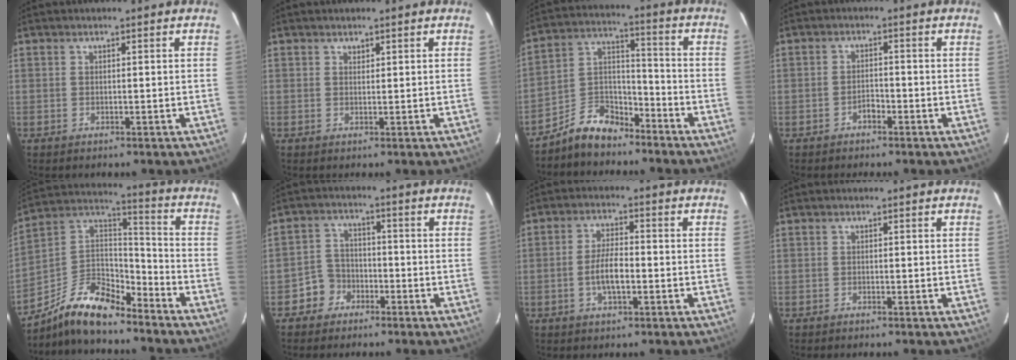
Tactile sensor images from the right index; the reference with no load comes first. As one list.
[{"total": 0.6, "force": [0.5, 0.3, -0.1], "torque": [0.003, 0.000, 0.010]}, {"total": 9.3, "force": [-7.4, 4.5, 3.5], "torque": [-0.078, 0.041, -0.138]}, {"total": 1.9, "force": [-1.4, 0.9, 0.7], "torque": [-0.015, 0.005, -0.023]}, {"total": 14.4, "force": [-11.4, 4.9, 7.3], "torque": [-0.167, 0.026, -0.217]}, {"total": 5.1, "force": [-3.1, 4.1, 0.2], "torque": [-0.011, 0.023, -0.057]}, {"total": 5.5, "force": [-1.6, 1.9, 4.8], "torque": [-0.096, 0.002, -0.027]}, {"total": 0.0}]